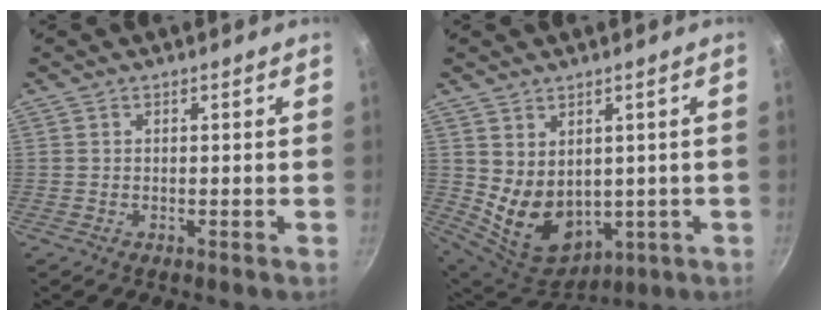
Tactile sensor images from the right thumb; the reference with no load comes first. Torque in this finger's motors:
{"motor_torque": [-0.46, 1.39, 1.23, -0.10, 0.12]}